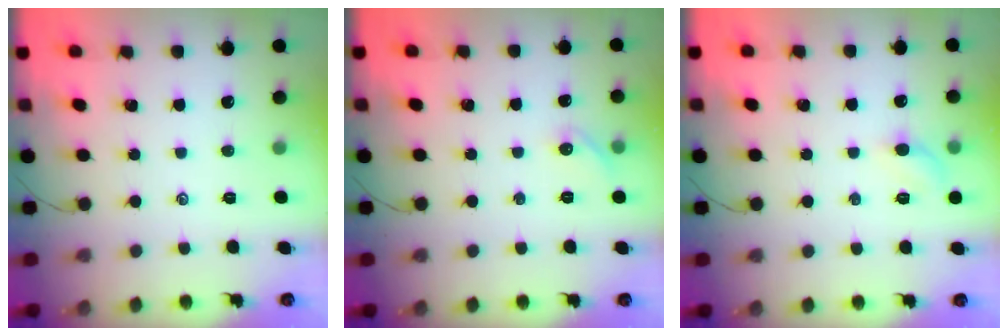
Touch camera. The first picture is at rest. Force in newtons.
{"total": 4.9, "press": 4.7, "slide": 1.3}
{"total": 5.2, "press": 5.1, "slide": 0.9}